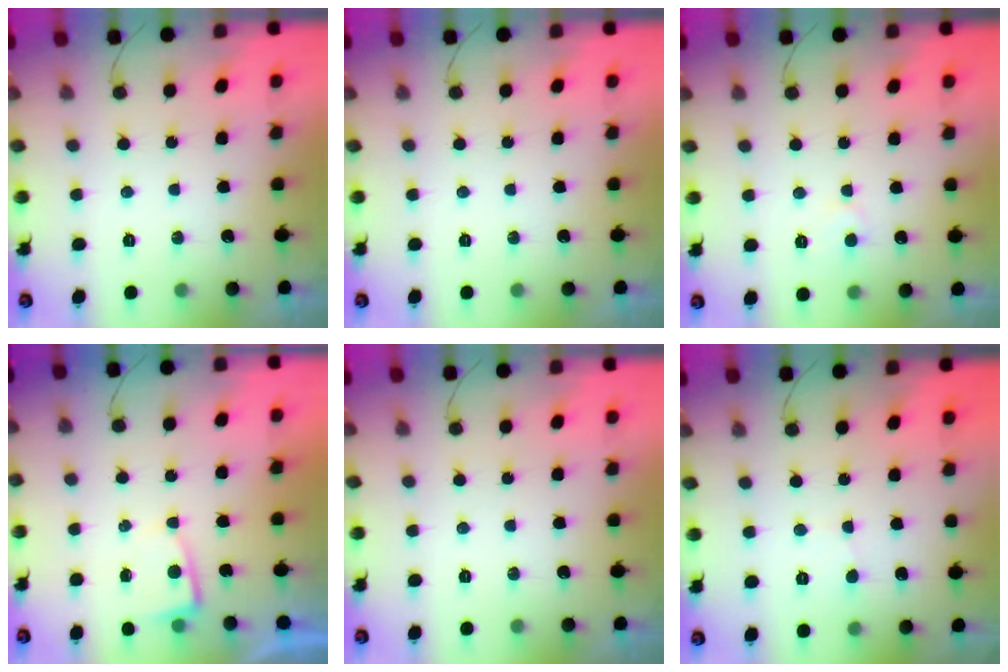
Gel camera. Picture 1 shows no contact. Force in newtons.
{"total": 0.0}
{"total": 4.0, "press": 4.0, "slide": 0.4}
{"total": 2.2, "press": 2.2, "slide": 0.4}
{"total": 0.0}
{"total": 1.6, "press": 1.6, "slide": 0.1}